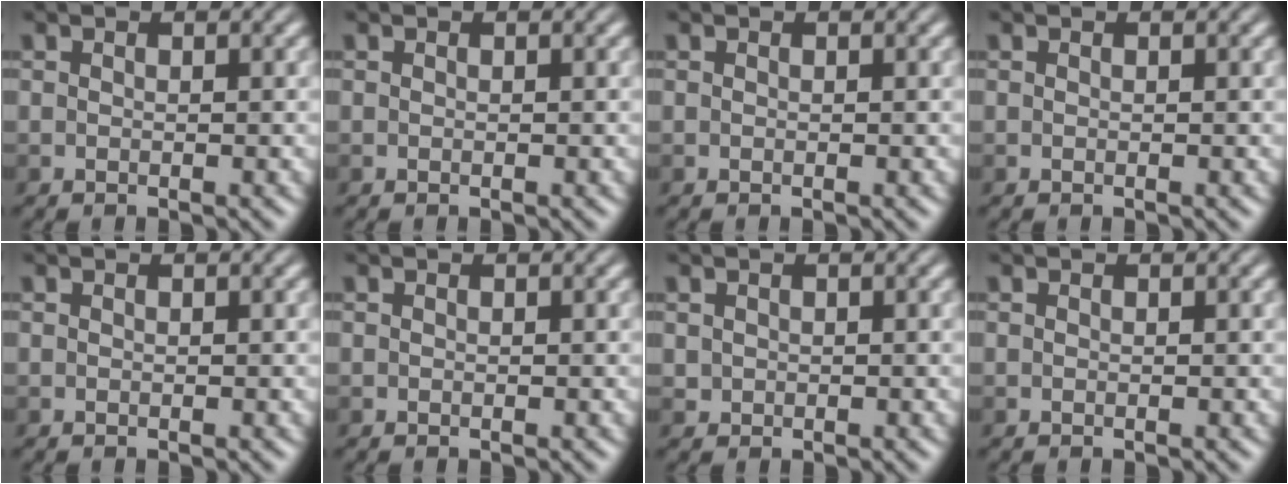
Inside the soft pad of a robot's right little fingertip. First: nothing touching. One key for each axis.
{"total": 0.0}
{"total": 0.0}
{"total": 0.0}
{"total": 0.0}
{"total": 0.0}
{"total": 0.9, "fx": 0.3, "fy": 0.8, "fz": 0.2, "tx": -0.001, "ty": 0.001, "tz": 0.018}
{"total": 0.0}